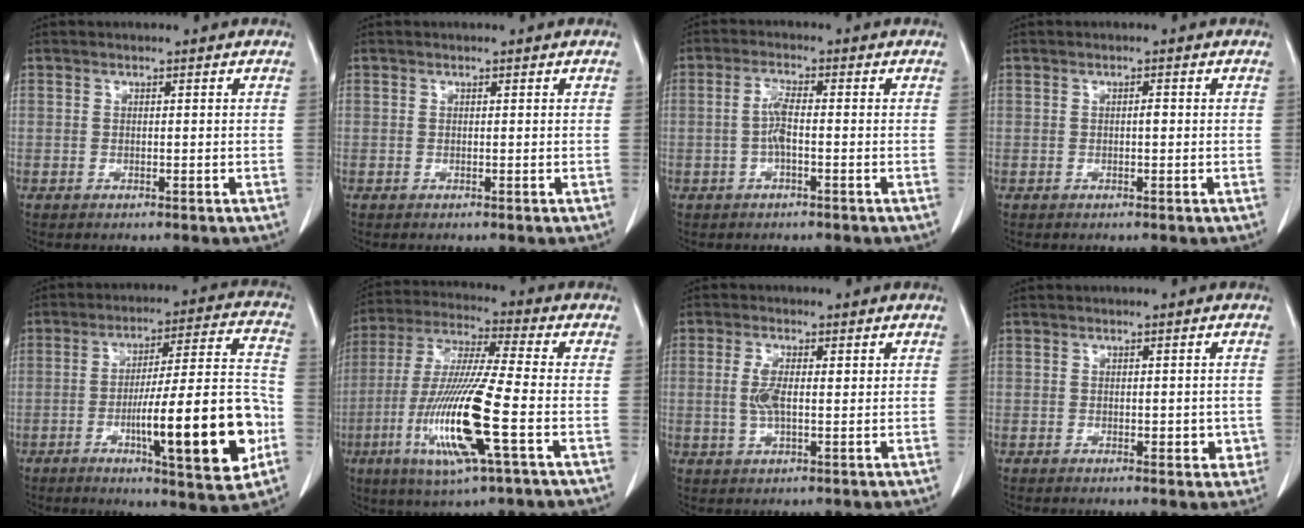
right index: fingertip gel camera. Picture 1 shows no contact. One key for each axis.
{"total": 0.0}
{"total": 3.3, "fx": -0.6, "fy": 0.6, "fz": 3.2, "tx": -0.067, "ty": 0.004, "tz": -0.013}
{"total": 0.7, "fx": -0.1, "fy": 0.2, "fz": 0.7, "tx": -0.010, "ty": 0.002, "tz": -0.001}
{"total": 19.5, "fx": -5.8, "fy": 2.1, "fz": 18.5, "tx": -0.255, "ty": 0.010, "tz": -0.077}
{"total": 16.4, "fx": -4.8, "fy": 0.4, "fz": 15.7, "tx": -0.325, "ty": -0.021, "tz": -0.093}
{"total": 4.6, "fx": 0.8, "fy": 1.6, "fz": 4.2, "tx": -0.091, "ty": 0.007, "tz": 0.016}
{"total": 3.0, "fx": -0.3, "fy": 1.8, "fz": 2.4, "tx": -0.017, "ty": 0.001, "tz": 0.002}